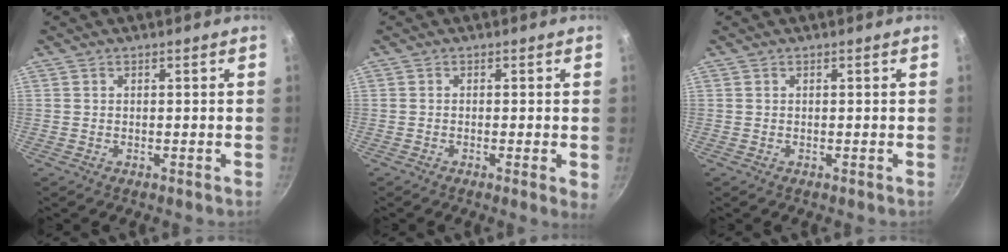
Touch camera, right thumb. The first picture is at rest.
{"total": 2.5, "force": [-0.4, 0.3, 2.4], "torque": [-0.034, -0.007, -0.010]}
{"total": 0.0}